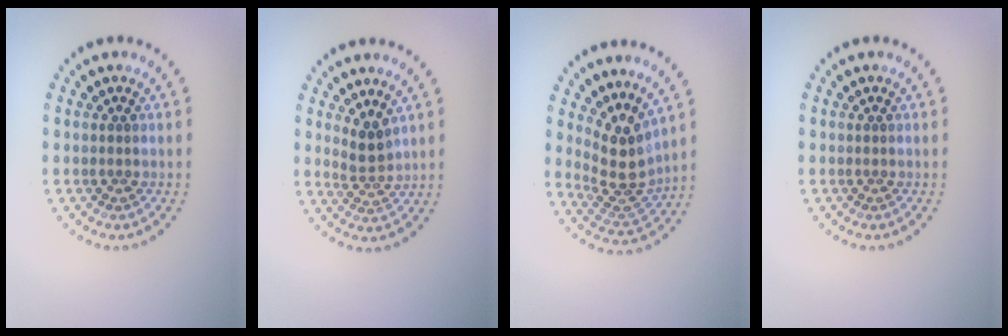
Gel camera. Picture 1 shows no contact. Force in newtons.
{"total": 2.0, "press": 1.5, "slide": 1.3}
{"total": 4.0, "press": 3.0, "slide": 2.7}
{"total": 0.0}